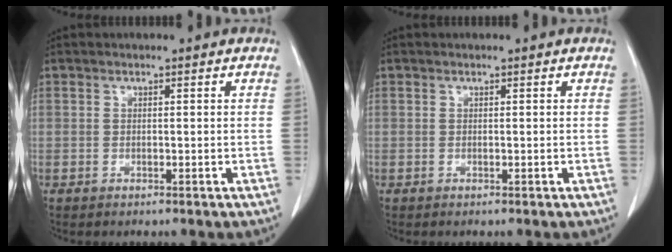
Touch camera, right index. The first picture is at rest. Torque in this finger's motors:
{"motor_torque": [0.00, 0.00, 0.00, 0.01]}